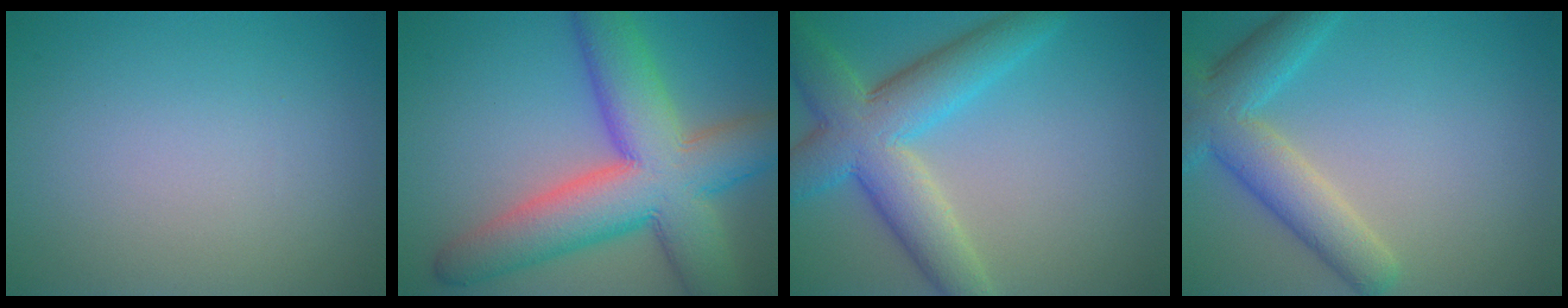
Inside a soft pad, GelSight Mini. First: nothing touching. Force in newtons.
{"total": 11.9, "press": 11.9, "slide": 0.4}
{"total": 8.2, "press": 8.2, "slide": 0.5}
{"total": 5.8, "press": 5.8, "slide": 0.3}